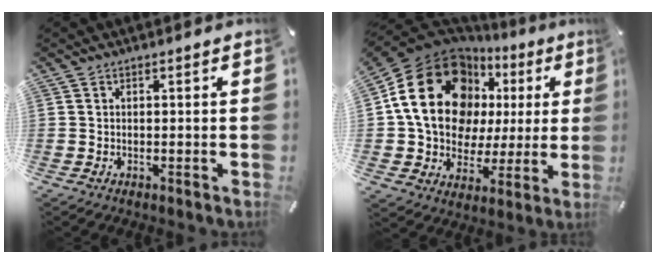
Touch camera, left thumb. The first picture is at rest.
{"total": 23.9, "force": [6.6, 18.0, 14.3], "torque": [-0.260, -0.029, 0.118]}